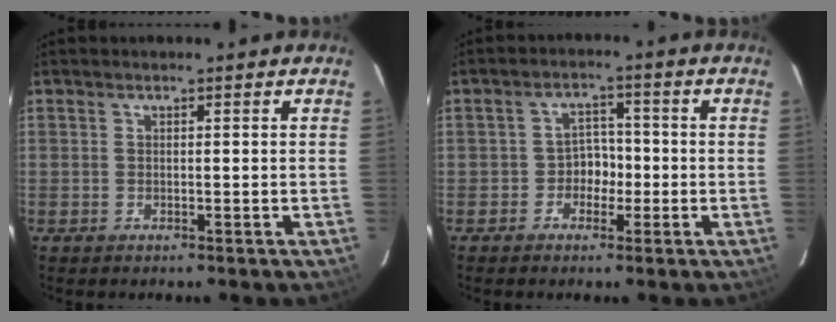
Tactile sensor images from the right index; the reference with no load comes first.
{"total": 3.9, "force": [-1.6, 3.3, 1.2], "torque": [-0.019, 0.018, -0.028]}